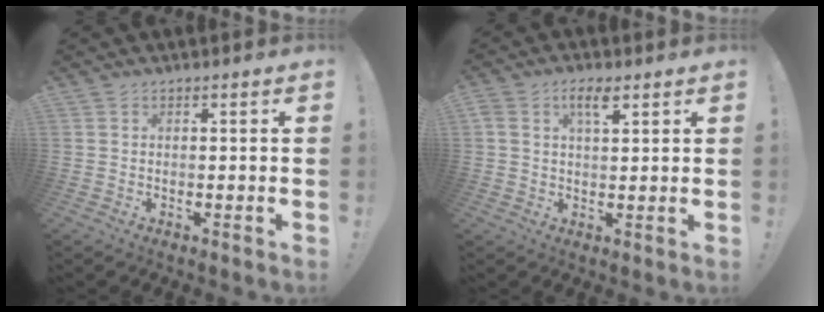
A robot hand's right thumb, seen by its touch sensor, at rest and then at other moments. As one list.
[{"total": 4.8, "force": [2.4, 1.9, 3.8], "torque": [-0.063, -0.003, 0.039]}]